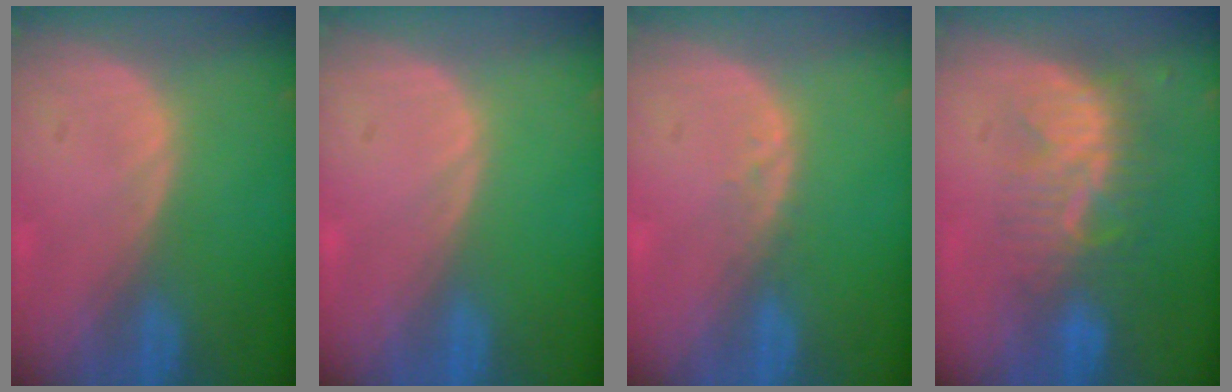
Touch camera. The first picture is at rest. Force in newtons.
{"total": 0.0}
{"total": 1.3, "press": 1.3, "slide": 0.2}
{"total": 8.4, "press": 7.6, "slide": 3.6}